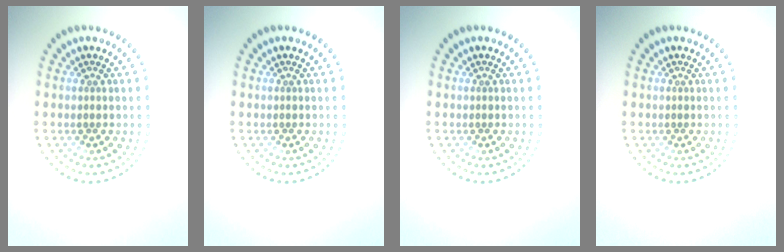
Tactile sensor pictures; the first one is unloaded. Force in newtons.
{"total": 0.0}
{"total": 0.0}
{"total": 0.0}